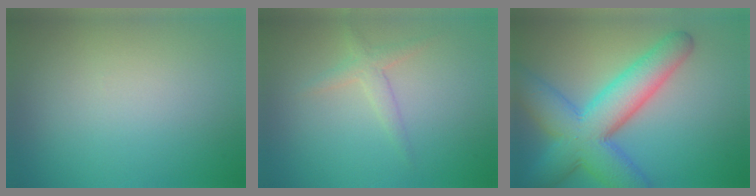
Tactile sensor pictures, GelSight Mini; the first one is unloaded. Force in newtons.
{"total": 1.7, "press": 1.7, "slide": 0.1}
{"total": 9.3, "press": 9.3, "slide": 0.2}